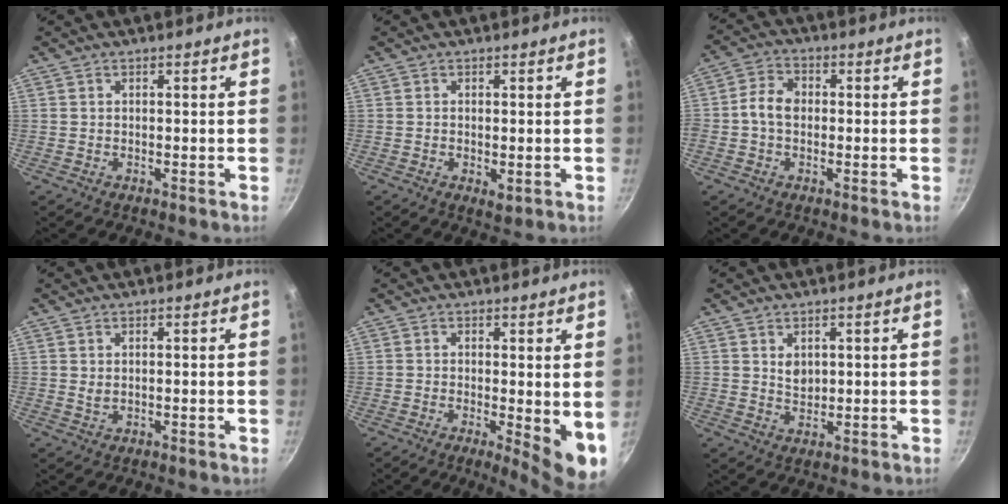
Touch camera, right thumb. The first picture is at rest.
{"total": 1.9, "force": [-0.1, 1.0, 1.6], "torque": [-0.025, -0.007, -0.001]}
{"total": 5.7, "force": [-0.2, 4.2, 3.8], "torque": [-0.063, 0.016, -0.020]}
{"total": 1.1, "force": [0.6, 0.5, 0.8], "torque": [-0.013, -0.007, 0.011]}
{"total": 7.9, "force": [-0.6, 2.2, 7.5], "torque": [-0.090, -0.015, -0.004]}
{"total": 3.0, "force": [1.1, 2.2, 1.8], "torque": [-0.024, -0.010, 0.023]}